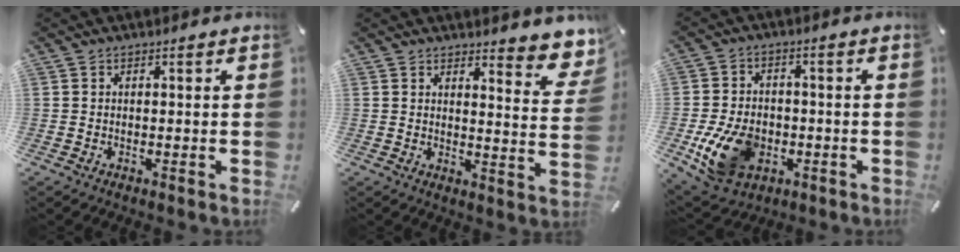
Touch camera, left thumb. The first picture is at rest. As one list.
[{"total": 7.7, "force": [6.1, 2.9, 3.8], "torque": [-0.035, -0.053, 0.104]}, {"total": 13.2, "force": [-3.7, 9.6, 8.3], "torque": [-0.180, 0.009, -0.062]}]